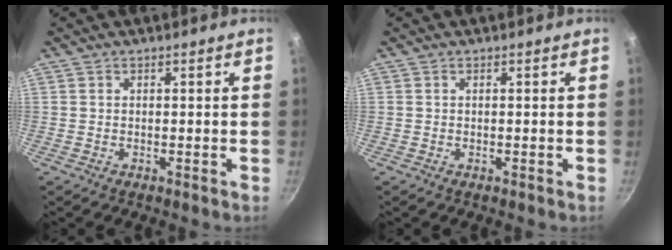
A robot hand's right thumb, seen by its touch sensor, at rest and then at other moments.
{"total": 0.0}